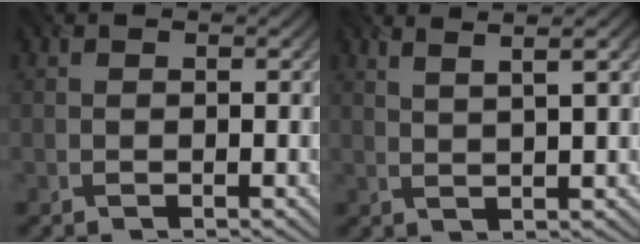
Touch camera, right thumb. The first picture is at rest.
{"total": 5.1, "force": [2.9, 0.8, 4.1], "torque": [-0.062, 0.018, 0.041]}